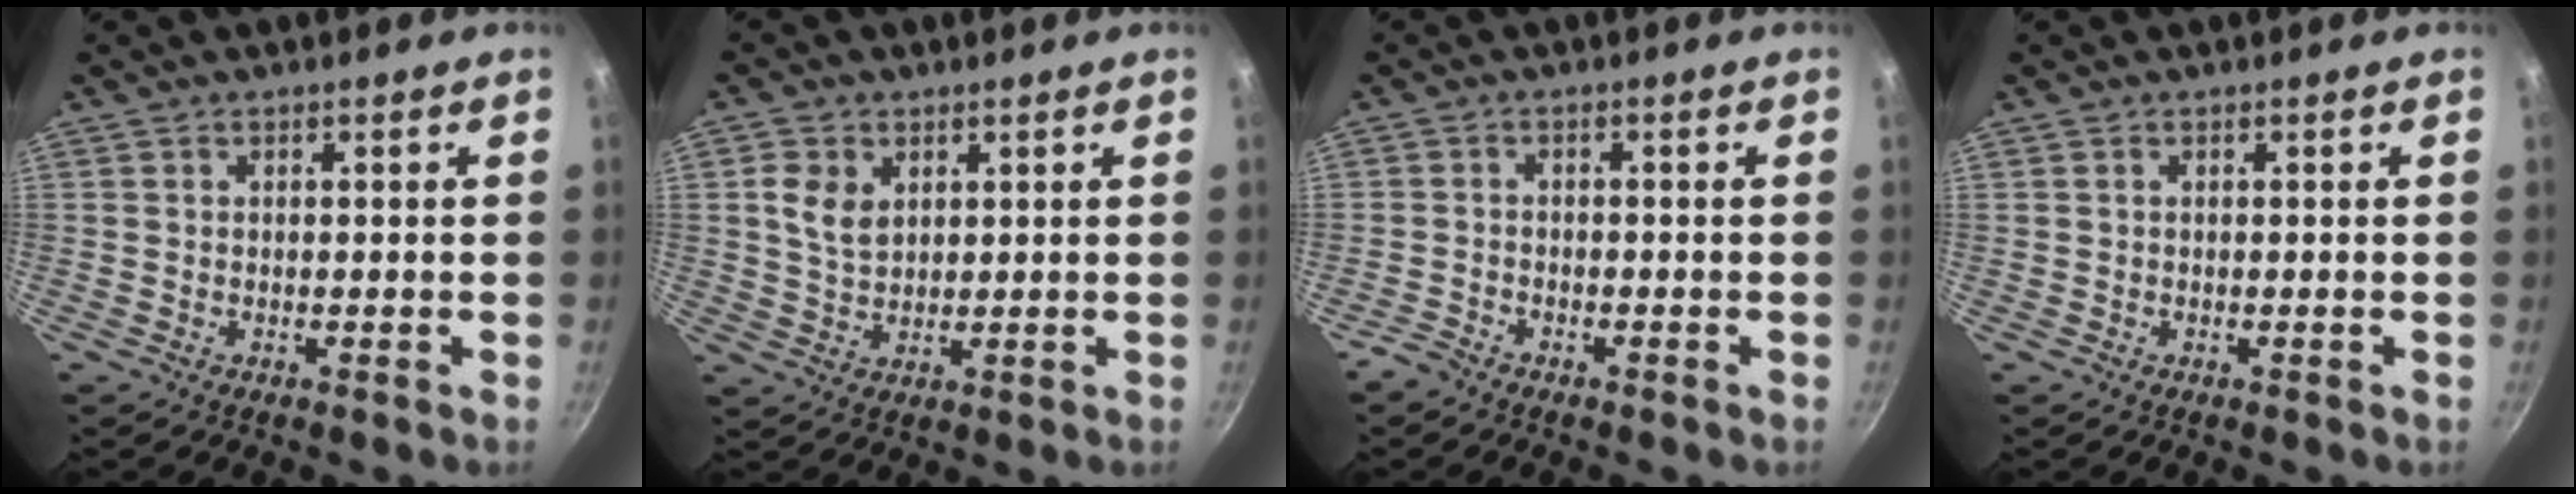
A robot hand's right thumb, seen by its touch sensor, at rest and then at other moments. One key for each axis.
{"total": 5.6, "fx": 1.8, "fy": 4.0, "fz": 3.5, "tx": -0.057, "ty": -0.007, "tz": 0.036}
{"total": 2.2, "fx": -1.9, "fy": 0.8, "fz": 0.7, "tx": -0.026, "ty": 0.019, "tz": -0.037}
{"total": 0.0}